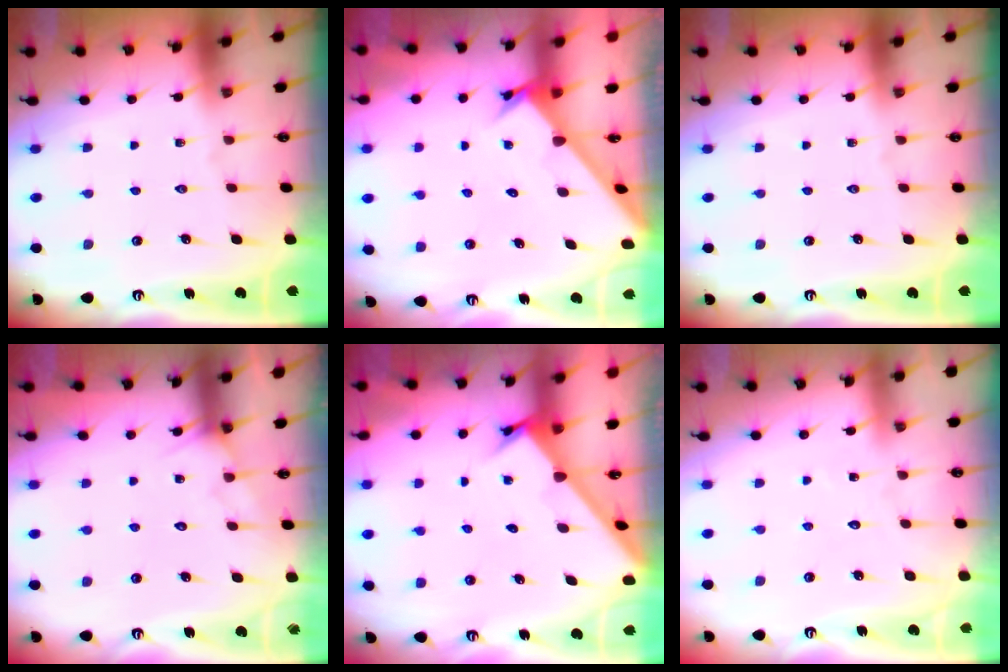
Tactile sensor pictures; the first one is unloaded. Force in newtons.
{"total": 2.4, "press": 2.4, "slide": 0.1}
{"total": 0.0}
{"total": 5.4, "press": 5.3, "slide": 0.5}
{"total": 2.0, "press": 2.0, "slide": 0.2}
{"total": 5.5, "press": 5.4, "slide": 0.5}